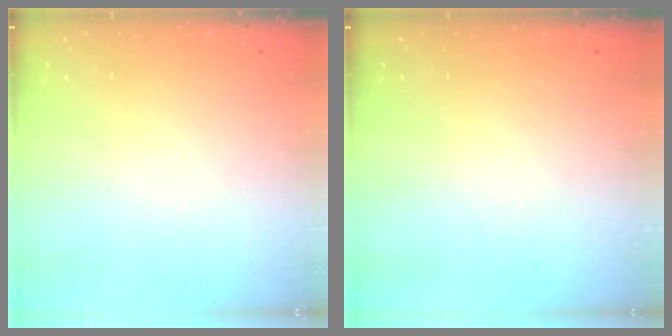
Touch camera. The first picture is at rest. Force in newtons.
{"total": 0.0}